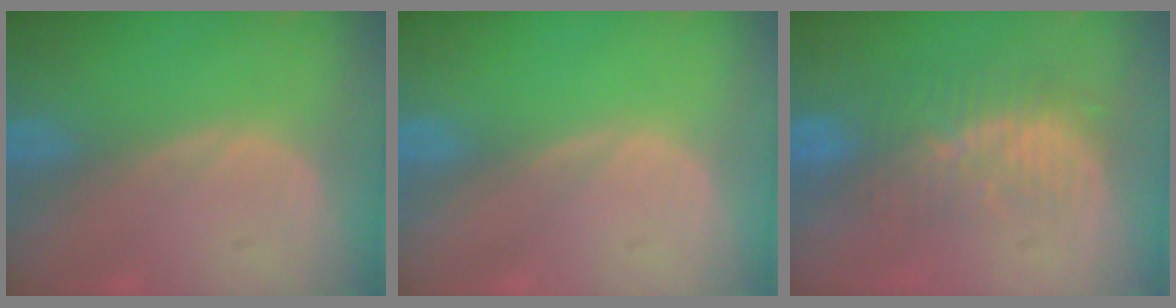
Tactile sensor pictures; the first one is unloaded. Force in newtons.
{"total": 0.0}
{"total": 8.5, "press": 7.6, "slide": 3.8}